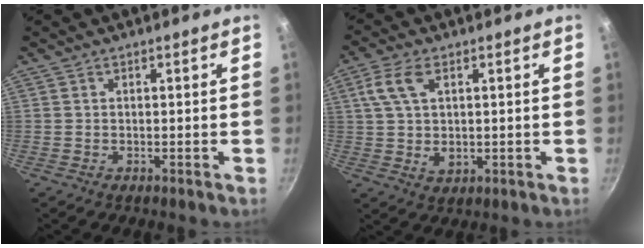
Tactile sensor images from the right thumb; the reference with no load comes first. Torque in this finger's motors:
{"motor_torque": [-0.05, 0.16, 0.04, -0.04, 0.07]}